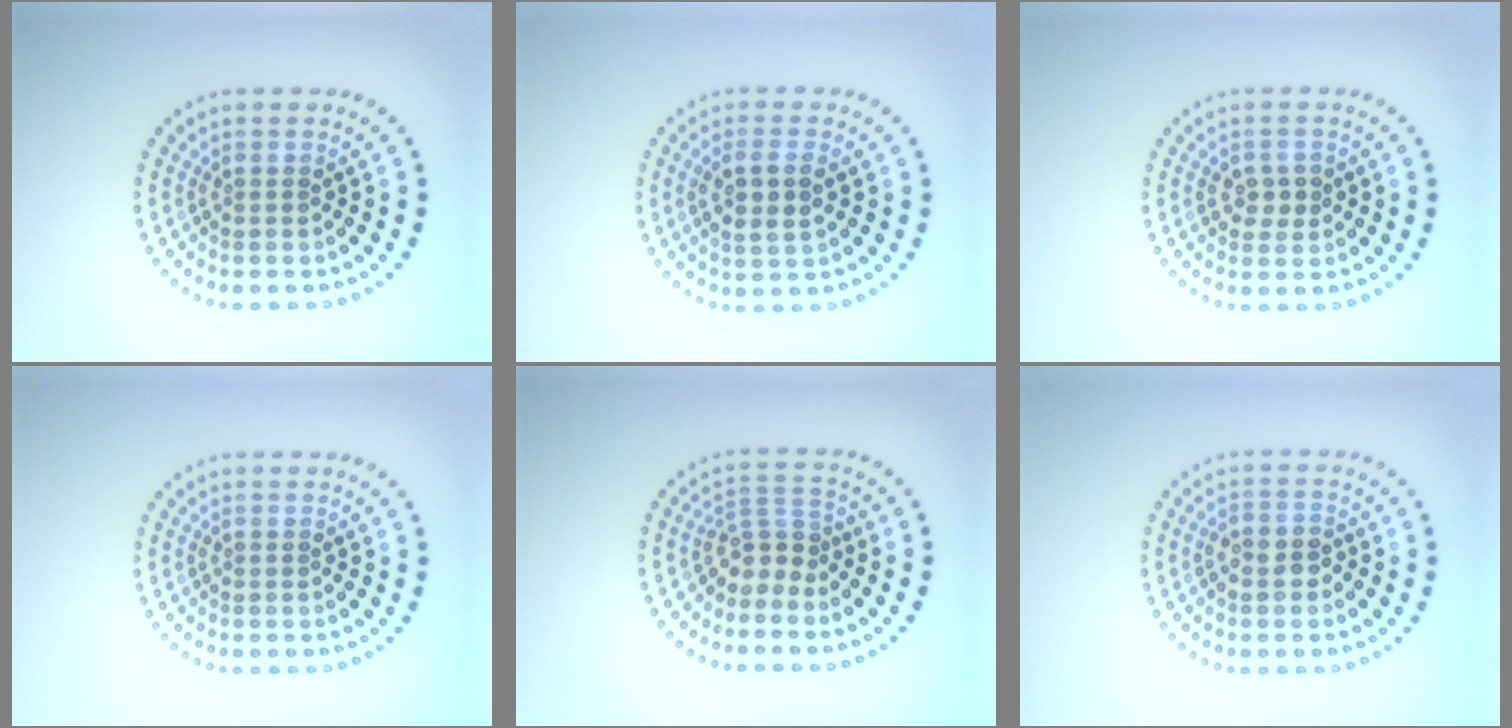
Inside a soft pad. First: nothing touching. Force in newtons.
{"total": 3.0, "press": 2.9, "slide": 0.8}
{"total": 1.9, "press": 1.9, "slide": 0.4}
{"total": 0.0}
{"total": 2.7, "press": 1.9, "slide": 1.8}
{"total": 2.3, "press": 2.1, "slide": 0.8}